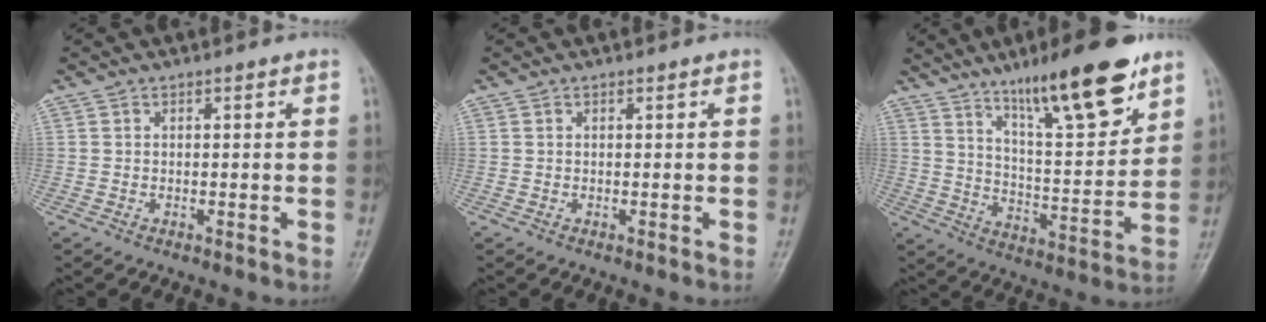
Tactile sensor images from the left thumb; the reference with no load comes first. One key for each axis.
{"total": 0.0}
{"total": 18.5, "fx": 12.2, "fy": 4.2, "fz": 13.3, "tx": -0.180, "ty": -0.068, "tz": 0.203}